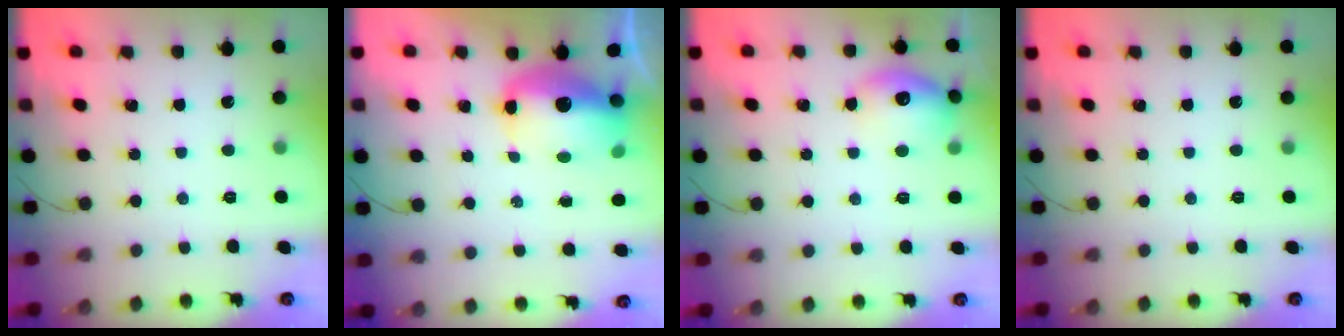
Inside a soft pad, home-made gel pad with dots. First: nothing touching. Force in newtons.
{"total": 13.4, "press": 13.1, "slide": 3.0}
{"total": 13.3, "press": 13.3, "slide": 0.9}
{"total": 0.0}